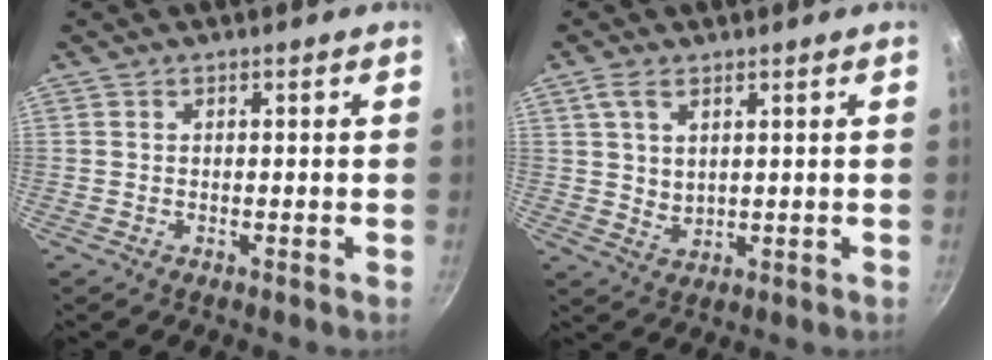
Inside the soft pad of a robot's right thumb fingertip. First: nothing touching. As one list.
[{"total": 4.6, "force": [2.1, 2.5, 3.3], "torque": [-0.057, -0.006, 0.045]}]